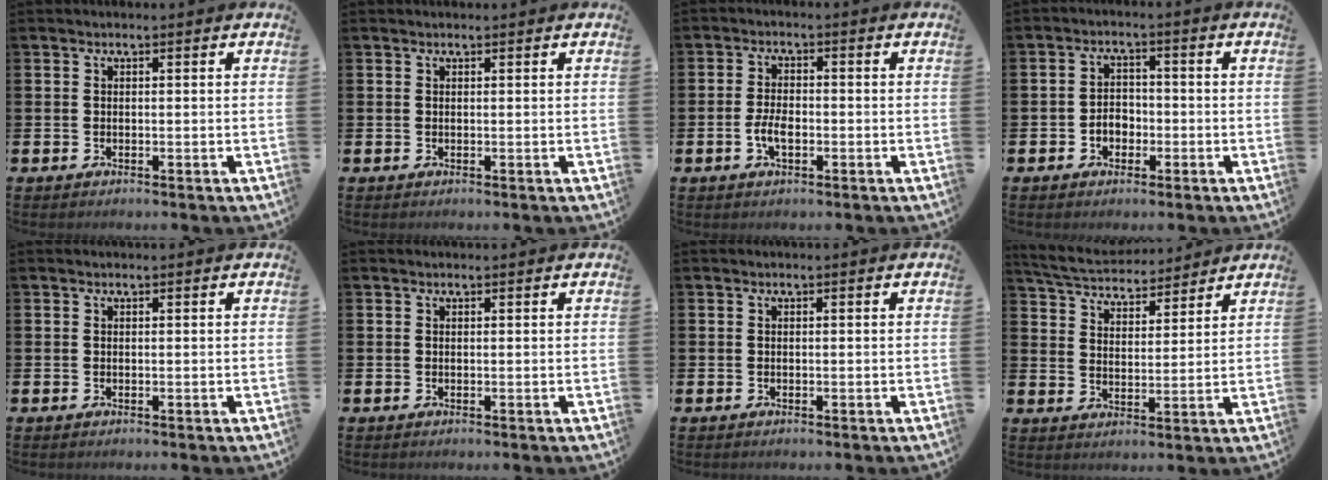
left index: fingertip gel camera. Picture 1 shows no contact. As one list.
[{"total": 0.0}, {"total": 3.3, "force": [-0.8, 1.6, 2.8], "torque": [-0.056, 0.001, -0.017]}, {"total": 2.8, "force": [-1.1, 2.2, 1.3], "torque": [-0.019, 0.003, -0.028]}, {"total": 0.0}, {"total": 0.0}, {"total": 0.0}, {"total": 5.9, "force": [5.7, 1.1, 0.8], "torque": [-0.046, -0.033, 0.103]}]